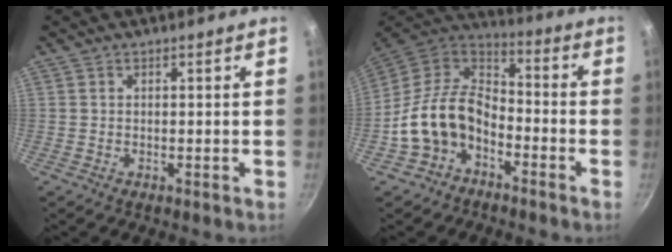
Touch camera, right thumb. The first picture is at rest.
{"total": 14.0, "force": [-5.2, 9.9, 8.5], "torque": [-0.133, 0.059, -0.112]}